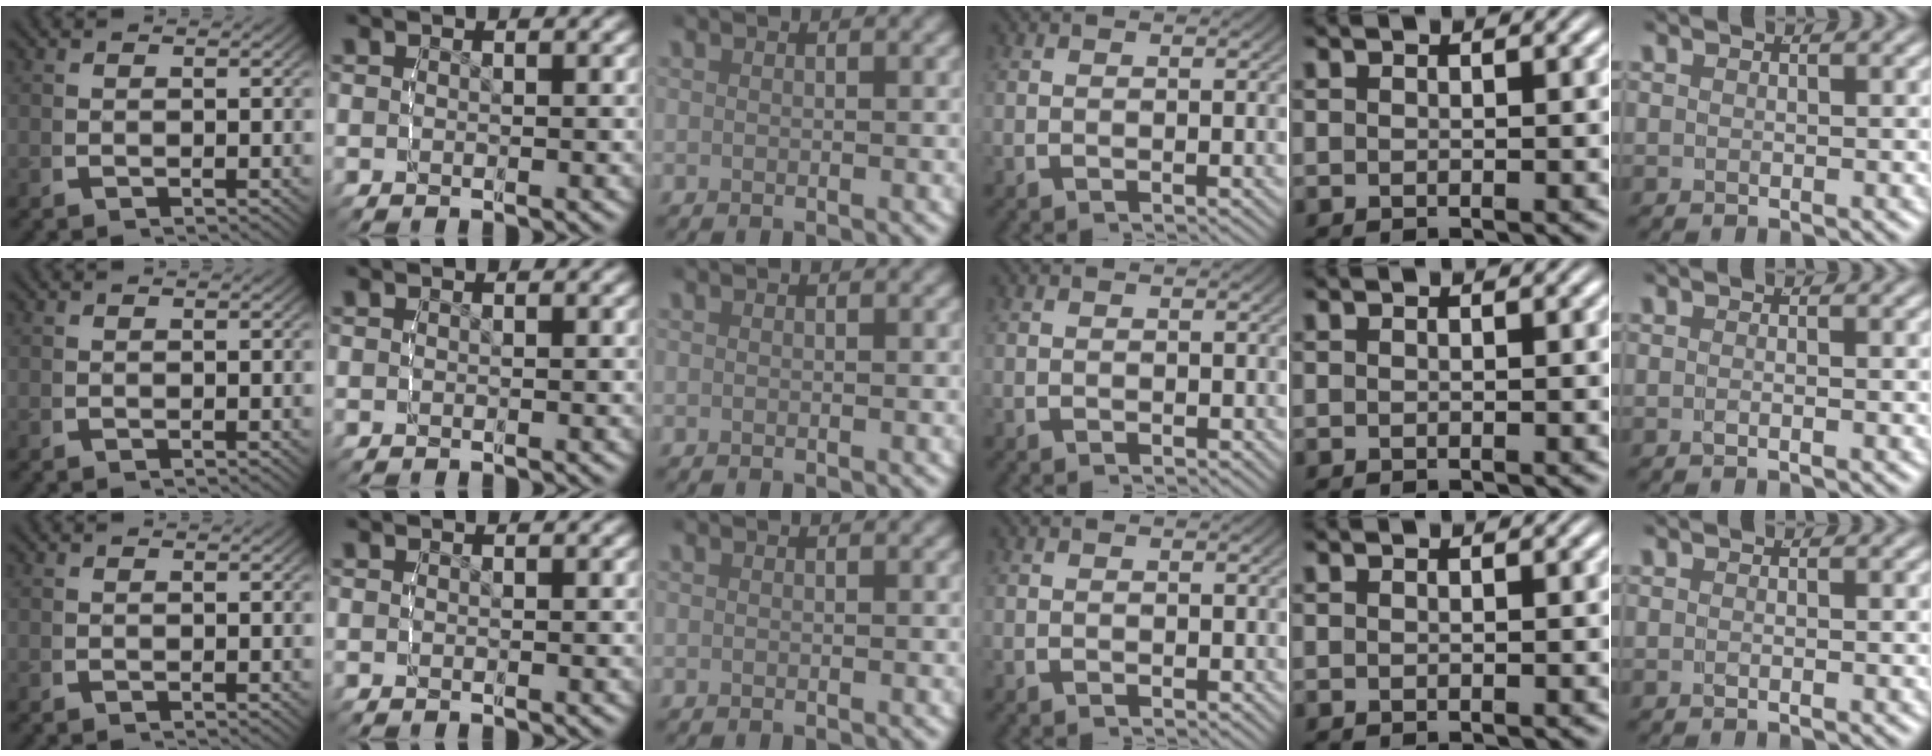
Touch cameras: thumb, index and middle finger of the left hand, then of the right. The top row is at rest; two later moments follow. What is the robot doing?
{"motion": "lift_and_place", "object": "condiment"}